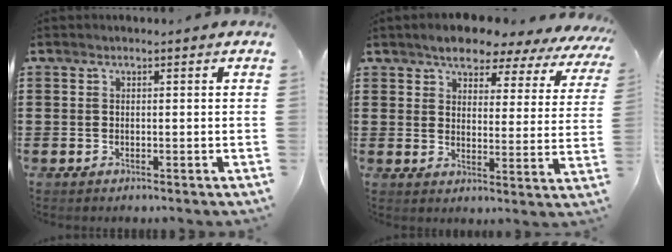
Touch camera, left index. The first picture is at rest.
{"total": 5.3, "force": [4.9, 1.6, 1.3], "torque": [-0.043, -0.022, 0.082]}